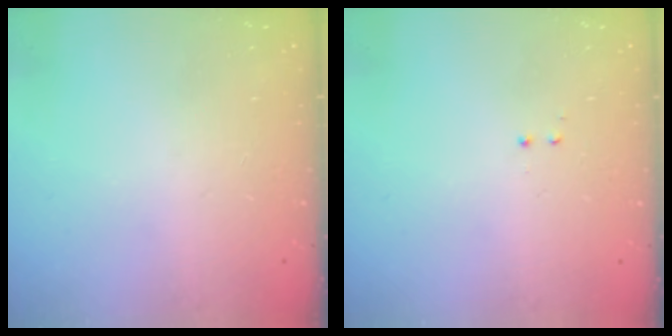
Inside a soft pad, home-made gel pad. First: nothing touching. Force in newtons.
{"total": 0.5, "press": 0.5, "slide": 0.3}